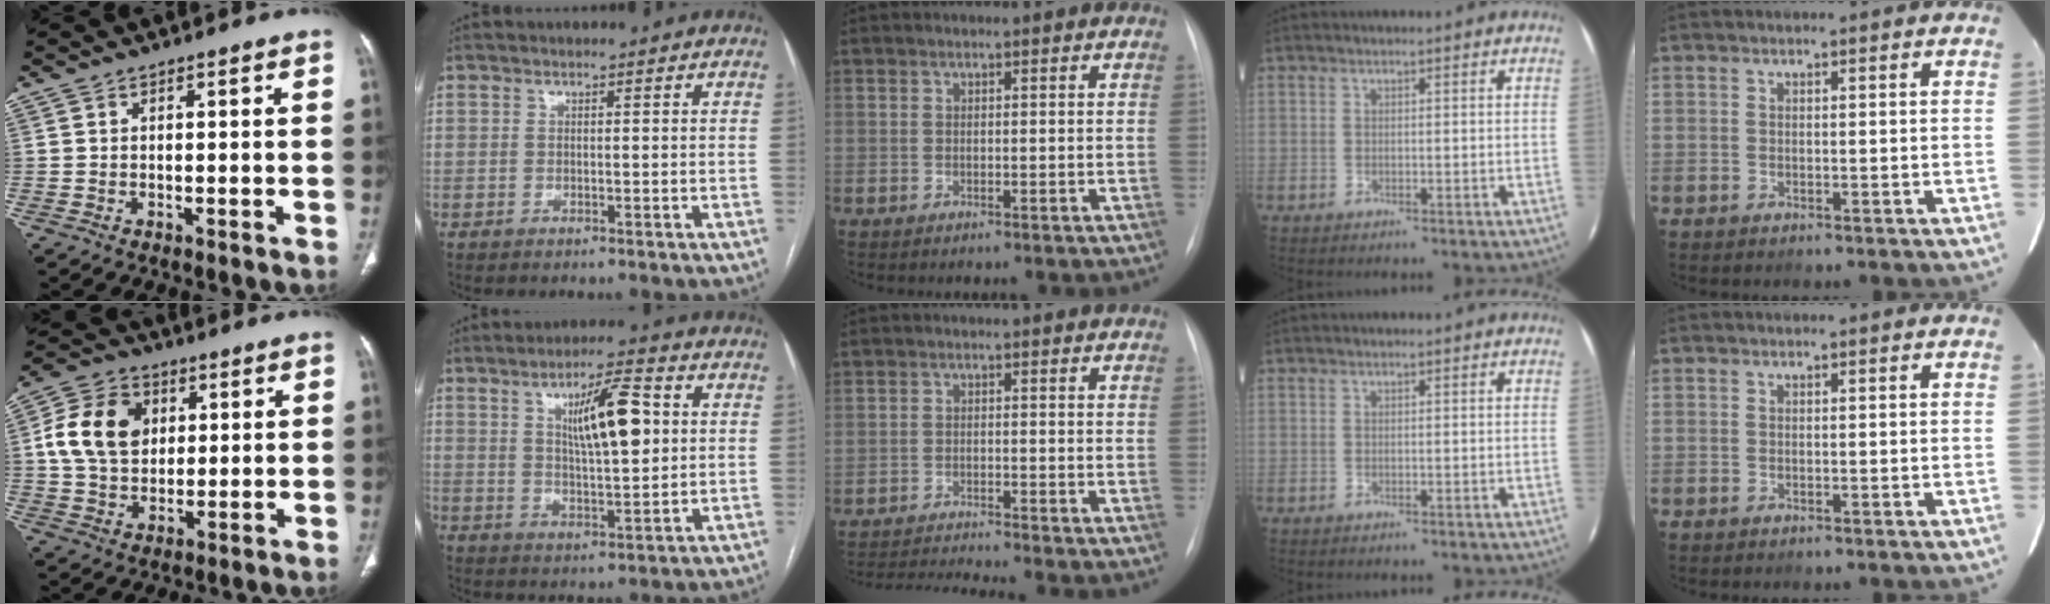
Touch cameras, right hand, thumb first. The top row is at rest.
{"thumb": {"total": 13.2, "force": [2.7, 9.9, 8.3], "torque": [-0.135, 0.007, 0.046]}, "index": {"total": 10.2, "force": [2.6, 2.0, 9.6], "torque": [-0.161, 0.007, 0.046]}, "middle": {"total": 6.5, "force": [-6.0, -1.9, 1.7], "torque": [-0.030, -0.017, -0.100]}}